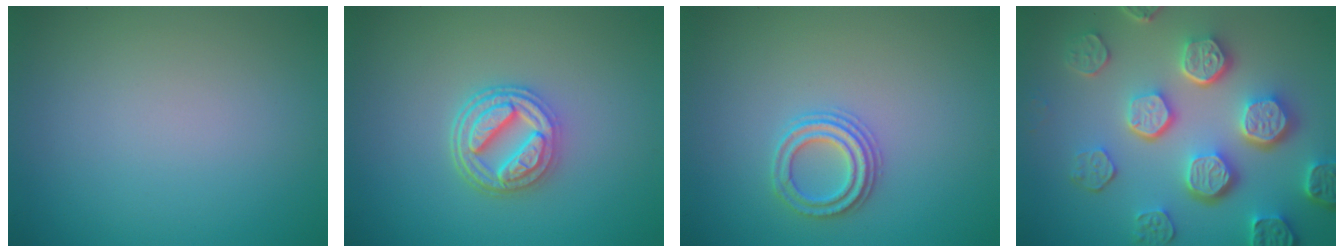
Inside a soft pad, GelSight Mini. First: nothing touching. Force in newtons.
{"total": 4.5, "press": 3.7, "slide": 2.6}
{"total": 2.3, "press": 2.2, "slide": 0.6}
{"total": 7.9, "press": 6.0, "slide": 5.0}